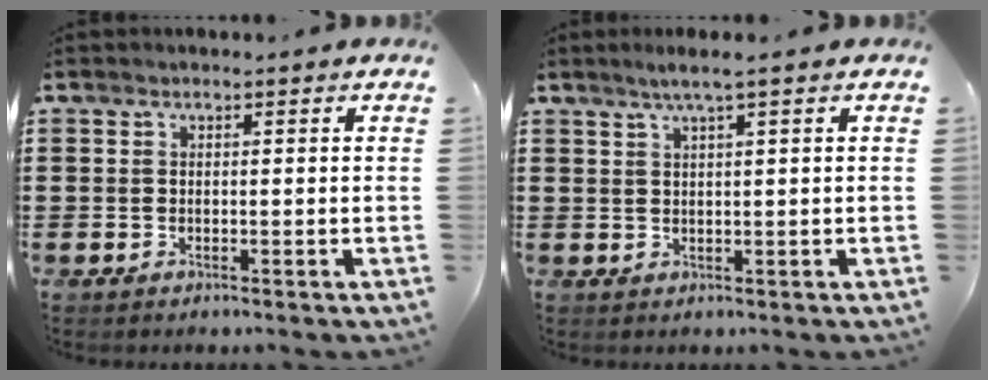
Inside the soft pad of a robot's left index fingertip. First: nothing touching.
{"total": 2.2, "force": [1.2, -0.3, 1.8], "torque": [-0.037, -0.001, 0.021]}